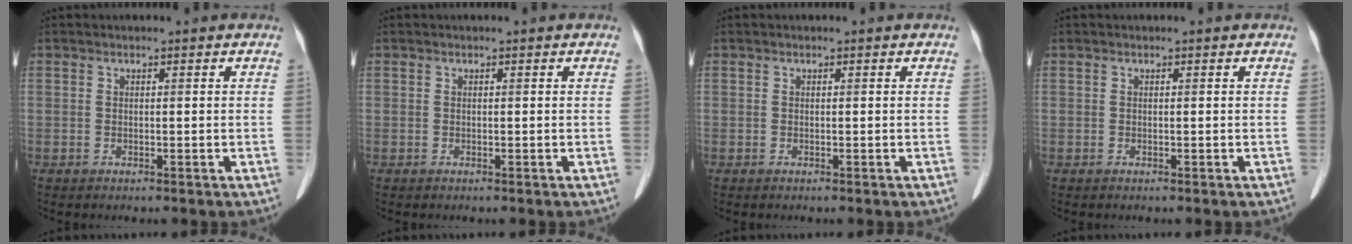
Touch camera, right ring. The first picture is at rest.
{"total": 0.0}
{"total": 0.0}
{"total": 0.0}